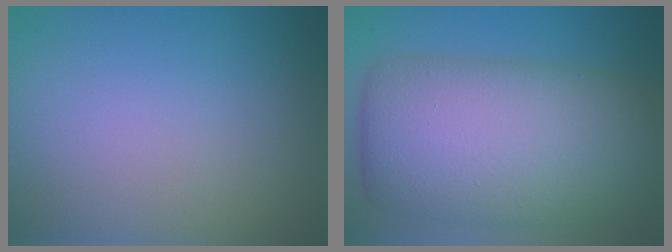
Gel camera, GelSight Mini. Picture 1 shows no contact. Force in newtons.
{"total": 13.2, "press": 13.2, "slide": 0.4}